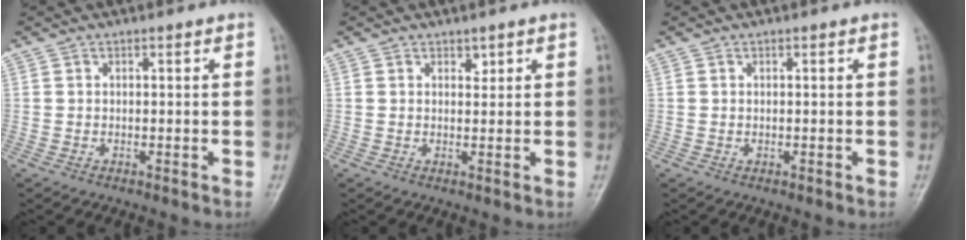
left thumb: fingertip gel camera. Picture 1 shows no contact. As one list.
[{"total": 1.1, "force": [0.8, 0.7, 0.4], "torque": [0.006, -0.006, 0.010]}, {"total": 0.0}]